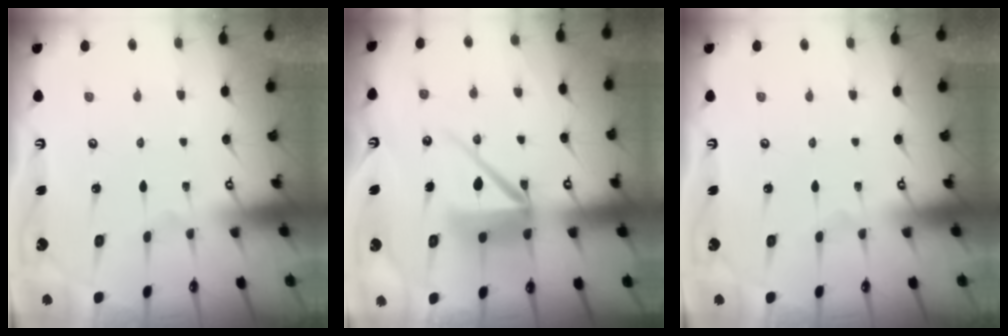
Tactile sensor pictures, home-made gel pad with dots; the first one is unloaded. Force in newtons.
{"total": 12.4, "press": 12.3, "slide": 1.8}
{"total": 0.0}